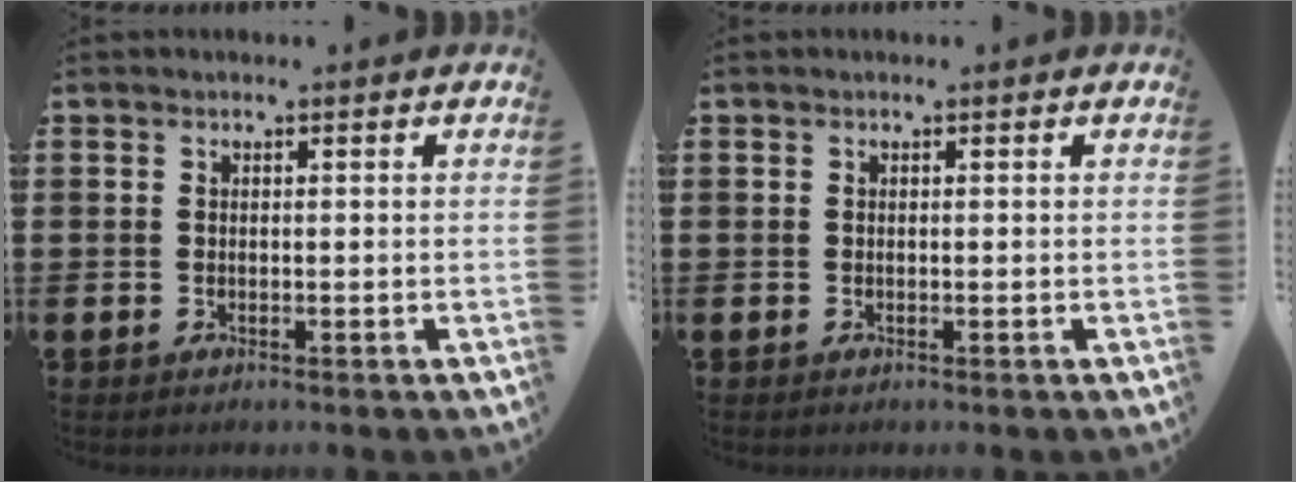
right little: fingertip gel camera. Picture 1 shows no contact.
{"total": 0.0}